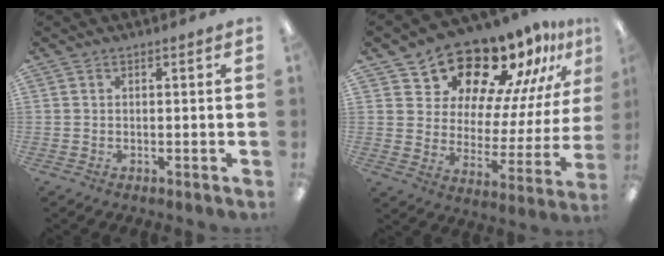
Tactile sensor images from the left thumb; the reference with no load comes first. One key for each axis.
{"total": 18.0, "fx": 15.7, "fy": 6.5, "fz": 5.9, "tx": -0.106, "ty": -0.135, "tz": 0.270}